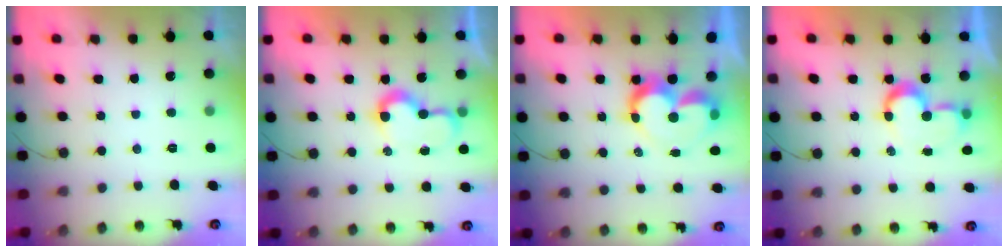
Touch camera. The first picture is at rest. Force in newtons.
{"total": 7.5, "press": 7.5, "slide": 0.4}
{"total": 10.0, "press": 10.0, "slide": 0.8}
{"total": 9.1, "press": 9.0, "slide": 0.6}